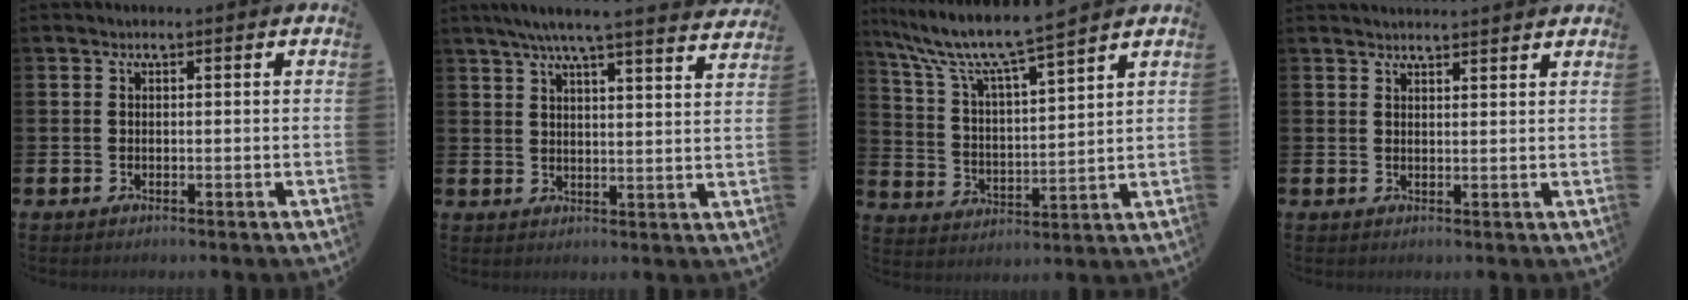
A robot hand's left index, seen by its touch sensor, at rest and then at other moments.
{"total": 6.6, "force": [6.0, -0.1, 2.6], "torque": [-0.052, -0.031, 0.102]}
{"total": 8.5, "force": [7.7, 0.6, 3.6], "torque": [-0.106, -0.048, 0.130]}
{"total": 2.3, "force": [2.3, -0.1, -0.1], "torque": [0.004, -0.014, 0.041]}